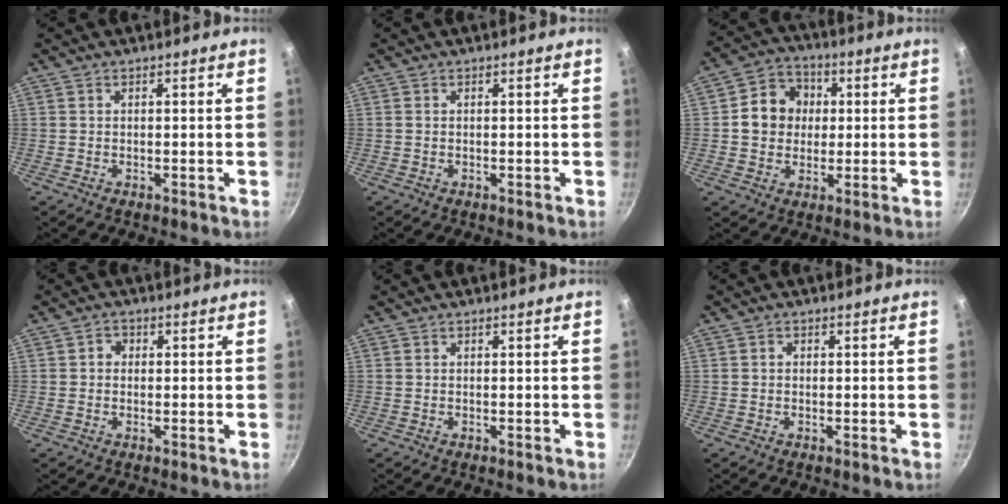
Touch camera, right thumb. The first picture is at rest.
{"total": 0.0}
{"total": 10.0, "force": [1.2, 8.8, 4.5], "torque": [-0.039, 0.014, 0.007]}
{"total": 2.0, "force": [0.1, 1.8, 0.9], "torque": [-0.006, 0.005, -0.003]}
{"total": 0.0}
{"total": 0.7, "force": [0.0, 0.7, 0.3], "torque": [-0.003, 0.004, 0.000]}